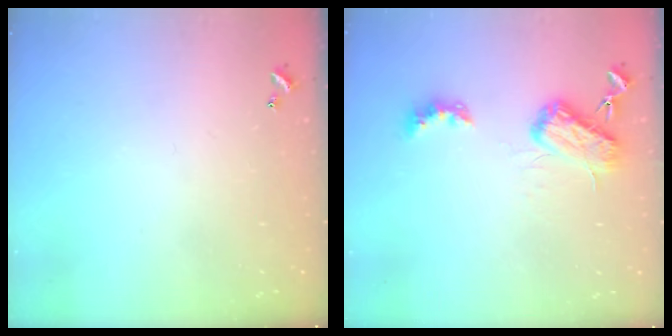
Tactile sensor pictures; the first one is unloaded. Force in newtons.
{"total": 5.3, "press": 5.2, "slide": 0.8}